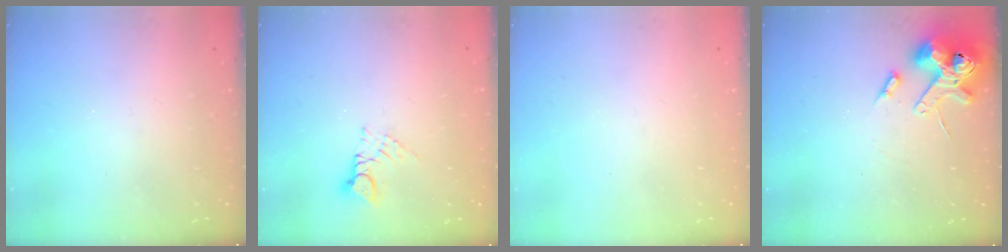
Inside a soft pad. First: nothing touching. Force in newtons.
{"total": 5.2, "press": 5.2, "slide": 0.3}
{"total": 0.0}
{"total": 12.6, "press": 12.4, "slide": 2.1}